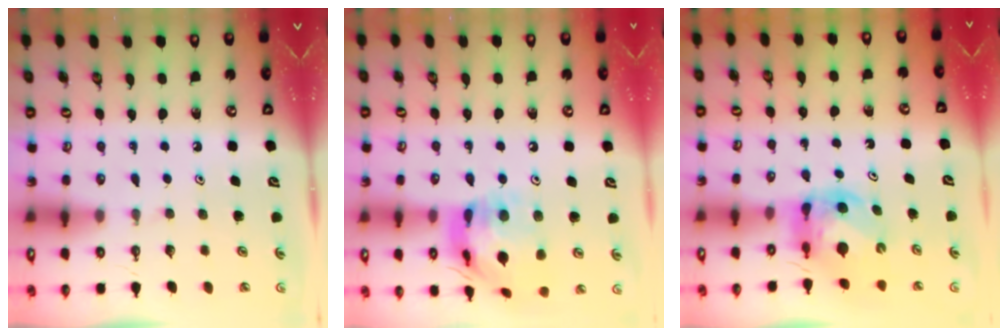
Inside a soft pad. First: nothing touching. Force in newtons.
{"total": 16.8, "press": 16.7, "slide": 1.8}
{"total": 6.2, "press": 6.2, "slide": 0.6}